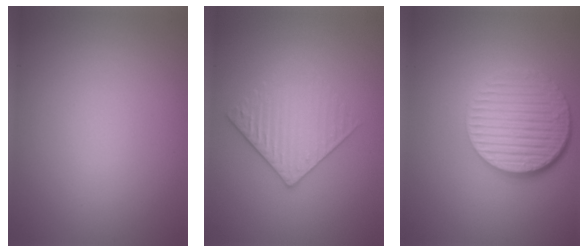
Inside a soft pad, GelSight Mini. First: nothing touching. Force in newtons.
{"total": 3.2, "press": 2.9, "slide": 1.4}
{"total": 6.1, "press": 4.2, "slide": 4.3}